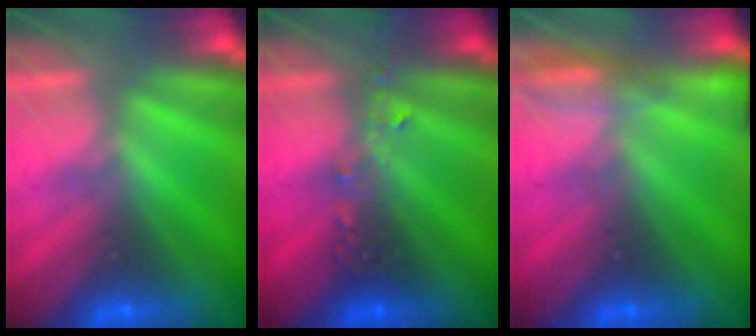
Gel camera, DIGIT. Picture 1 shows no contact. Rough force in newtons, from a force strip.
{"total": 2.4}
{"total": 5.2}